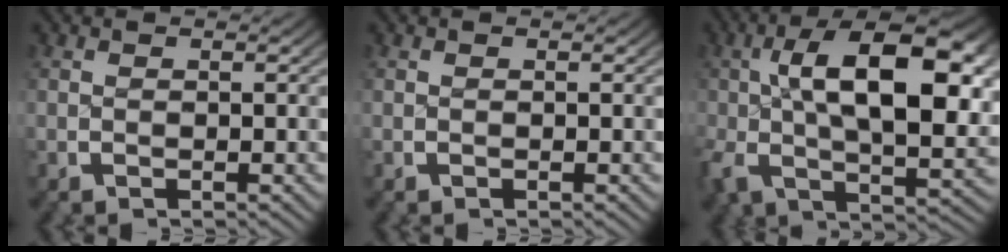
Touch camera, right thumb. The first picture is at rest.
{"total": 0.0}
{"total": 13.7, "force": [0.7, 6.8, 11.9], "torque": [-0.198, -0.015, 0.013]}